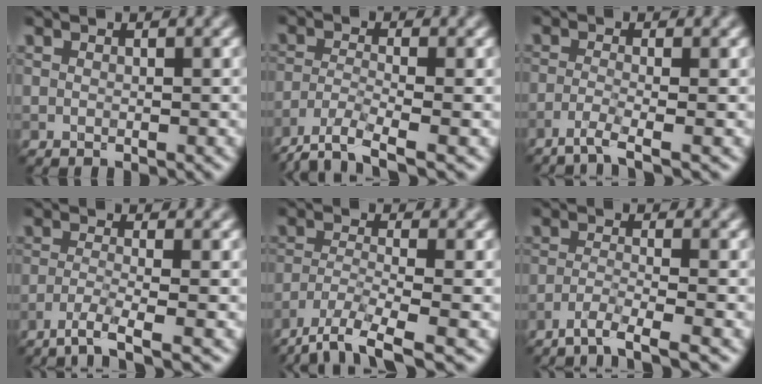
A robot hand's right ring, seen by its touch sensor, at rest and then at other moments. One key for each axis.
{"total": 4.8, "fx": -3.6, "fy": 1.0, "fz": 2.9, "tx": -0.057, "ty": -0.011, "tz": -0.077}
{"total": 2.7, "fx": -1.7, "fy": 0.3, "fz": 2.0, "tx": -0.035, "ty": -0.002, "tz": -0.051}
{"total": 3.4, "fx": -2.2, "fy": 0.4, "fz": 2.6, "tx": -0.045, "ty": -0.002, "tz": -0.055}
{"total": 6.1, "fx": -4.4, "fy": 1.4, "fz": 3.9, "tx": -0.076, "ty": -0.014, "tz": -0.089}
{"total": 3.3, "fx": -2.5, "fy": 0.3, "fz": 2.2, "tx": -0.035, "ty": 0.002, "tz": -0.057}